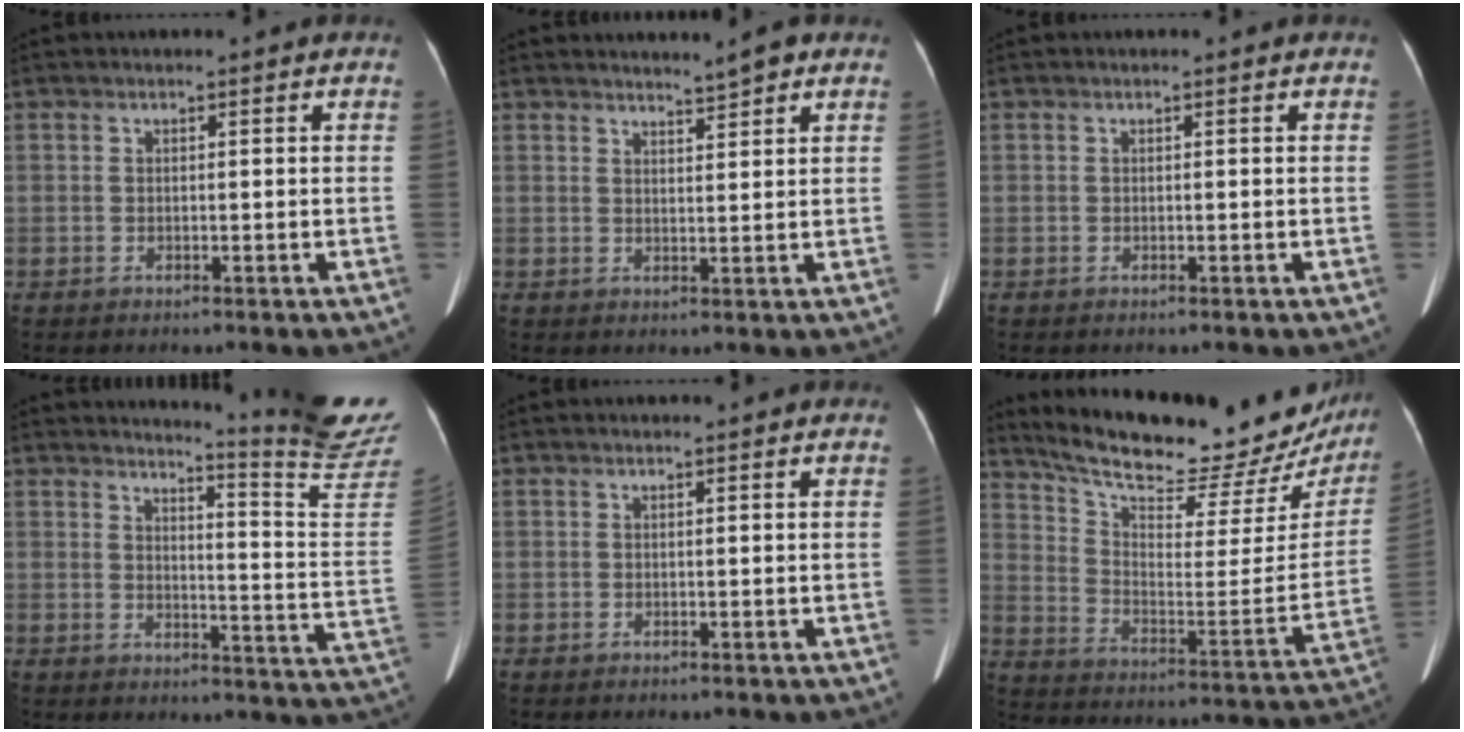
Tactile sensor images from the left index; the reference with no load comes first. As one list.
[{"total": 2.3, "force": [2.1, -0.1, 1.0], "torque": [-0.025, -0.005, 0.036]}, {"total": 0.0}, {"total": 14.1, "force": [13.3, -2.7, 3.9], "torque": [-0.058, -0.128, 0.150]}, {"total": 0.0}, {"total": 26.4, "force": [23.6, 6.8, 9.7], "torque": [-0.157, -0.053, 0.316]}]